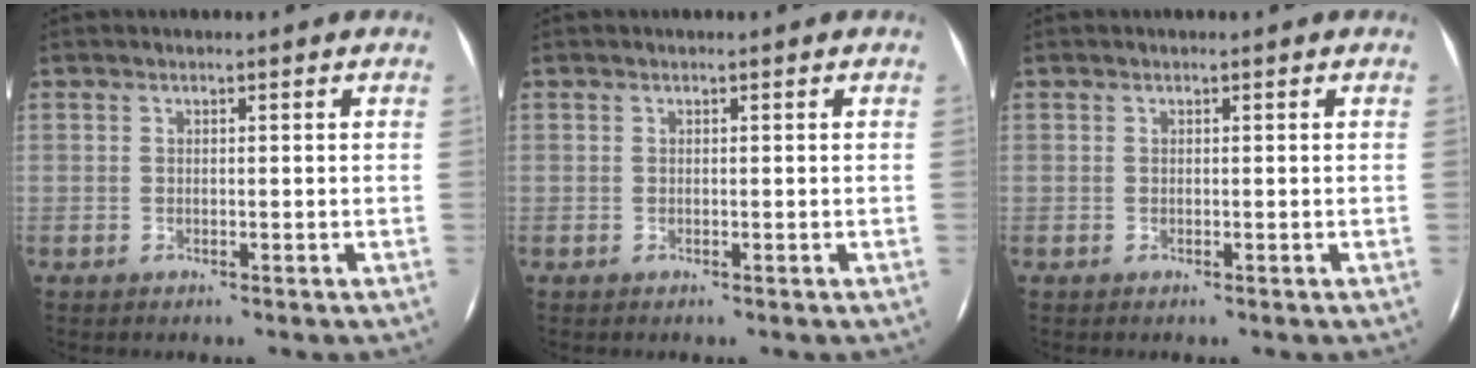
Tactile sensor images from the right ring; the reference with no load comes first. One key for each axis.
{"total": 0.0}
{"total": 0.0}